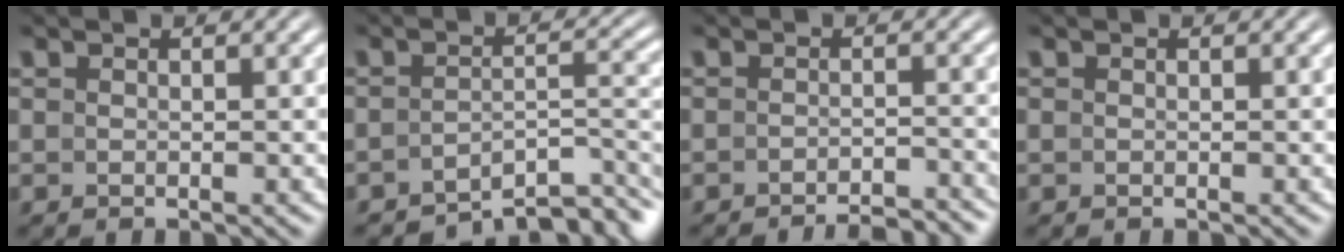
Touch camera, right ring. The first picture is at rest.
{"total": 9.1, "force": [-7.4, 3.1, 4.4], "torque": [-0.039, -0.015, -0.107]}
{"total": 4.3, "force": [-4.2, 0.3, 0.8], "torque": [-0.008, -0.012, -0.063]}
{"total": 0.0}